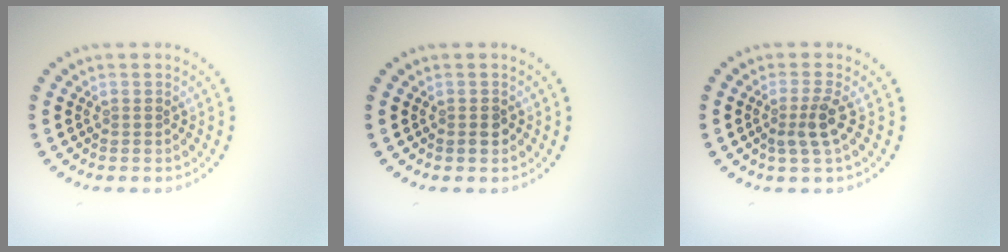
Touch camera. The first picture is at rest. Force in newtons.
{"total": 1.2, "press": 1.1, "slide": 0.4}
{"total": 2.4, "press": 1.8, "slide": 1.5}